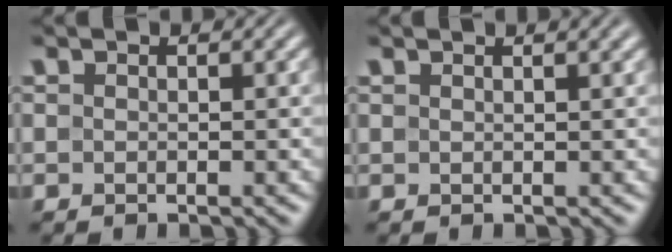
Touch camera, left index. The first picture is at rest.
{"total": 2.1, "force": [1.5, 0.7, 1.3], "torque": [-0.010, 0.009, 0.009]}